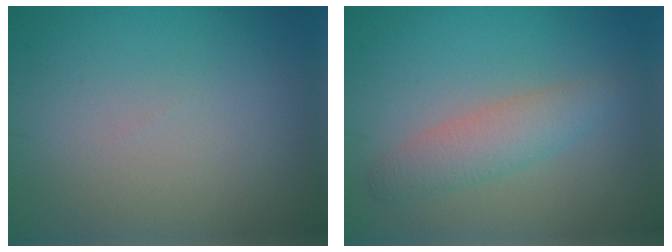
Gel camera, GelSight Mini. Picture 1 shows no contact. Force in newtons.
{"total": 2.8, "press": 2.8, "slide": 0.0}